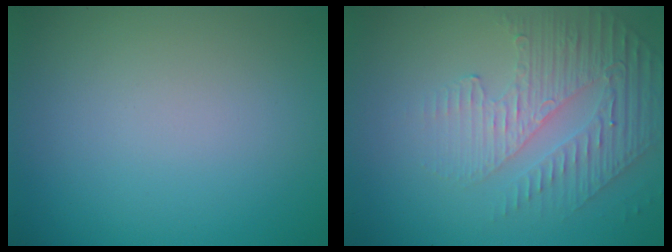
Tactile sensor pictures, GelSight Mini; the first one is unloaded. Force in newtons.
{"total": 4.8, "press": 3.1, "slide": 3.6}